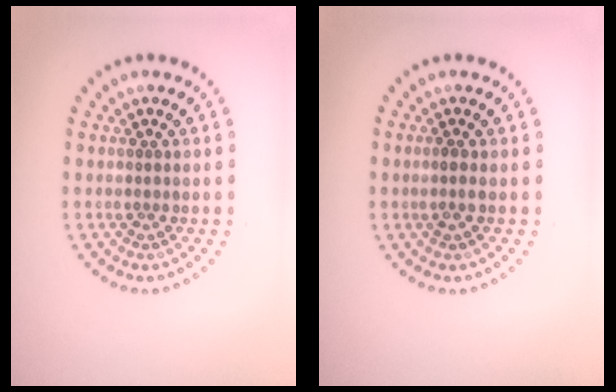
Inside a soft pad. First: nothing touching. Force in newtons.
{"total": 0.9, "press": 0.8, "slide": 0.4}